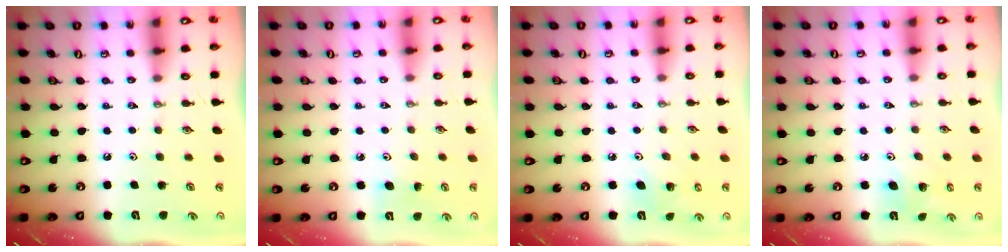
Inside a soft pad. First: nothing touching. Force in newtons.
{"total": 5.0, "press": 4.9, "slide": 0.6}
{"total": 5.9, "press": 5.6, "slide": 1.6}
{"total": 5.3, "press": 5.1, "slide": 1.6}